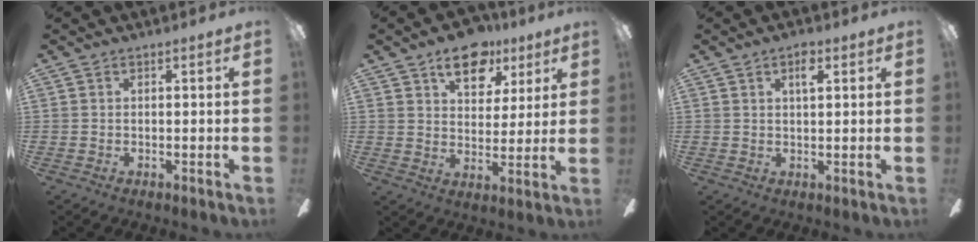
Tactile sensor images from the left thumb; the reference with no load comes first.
{"total": 12.1, "force": [7.6, 7.2, 6.2], "torque": [-0.073, -0.032, 0.131]}
{"total": 3.7, "force": [2.0, 1.4, 2.8], "torque": [-0.038, -0.002, 0.028]}